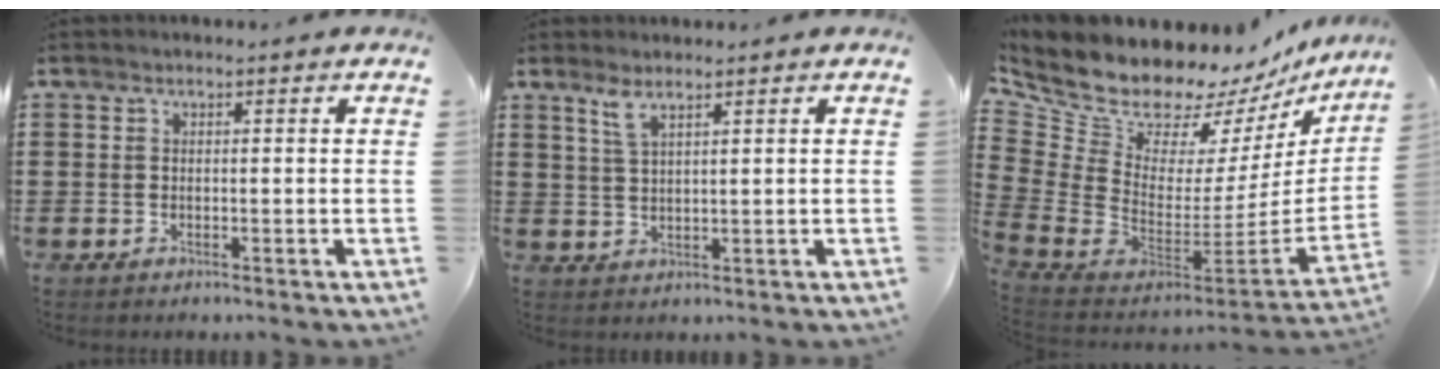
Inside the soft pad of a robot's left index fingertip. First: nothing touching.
{"total": 3.0, "force": [2.2, 0.6, 2.0], "torque": [-0.046, 0.002, 0.041]}
{"total": 11.9, "force": [10.3, 4.8, 3.5], "torque": [-0.137, -0.098, 0.182]}